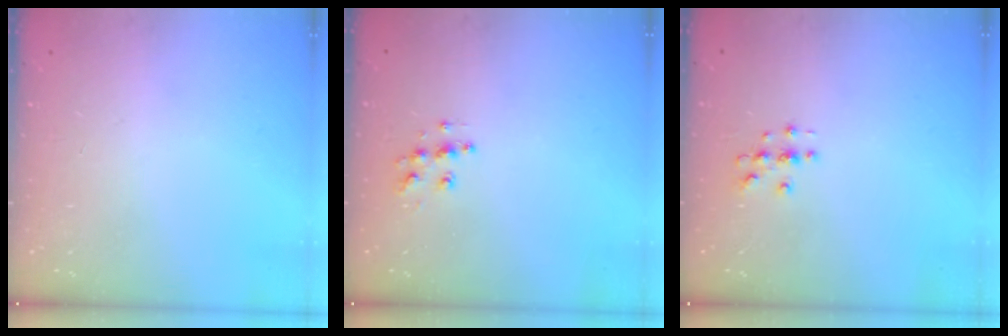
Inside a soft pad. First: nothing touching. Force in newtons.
{"total": 7.5, "press": 7.5, "slide": 0.1}
{"total": 2.9, "press": 2.9, "slide": 0.3}